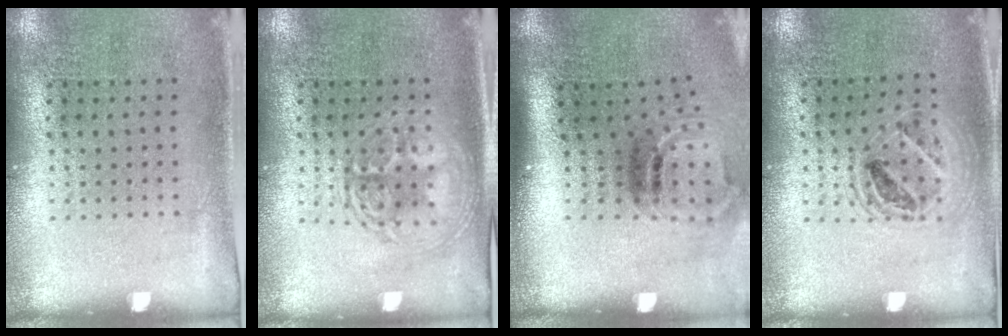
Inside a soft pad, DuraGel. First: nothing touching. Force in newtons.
{"total": 1.7, "press": 1.7, "slide": 0.3}
{"total": 1.9, "press": 1.2, "slide": 1.5}
{"total": 1.4, "press": 1.3, "slide": 0.5}